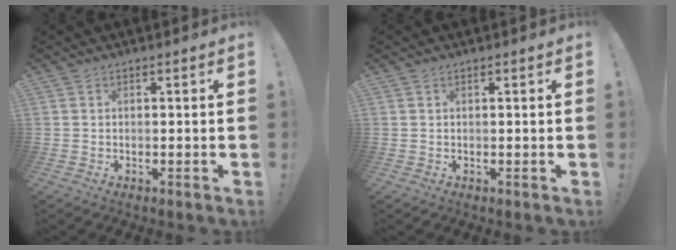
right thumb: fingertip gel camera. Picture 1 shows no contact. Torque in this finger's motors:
{"motor_torque": [-0.03, 0.08, -0.12, 0.15, 0.03]}